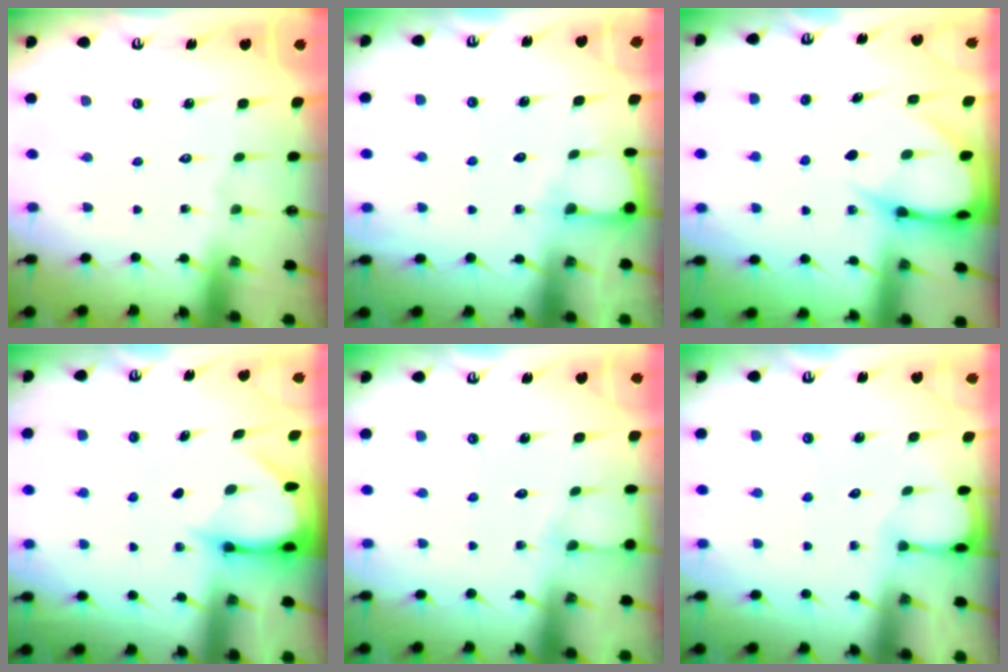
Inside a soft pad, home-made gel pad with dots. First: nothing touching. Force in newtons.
{"total": 4.2, "press": 4.1, "slide": 0.4}
{"total": 7.4, "press": 7.3, "slide": 0.8}
{"total": 3.4, "press": 3.4, "slide": 0.2}
{"total": 4.2, "press": 4.2, "slide": 0.5}
{"total": 1.9, "press": 1.9, "slide": 0.2}